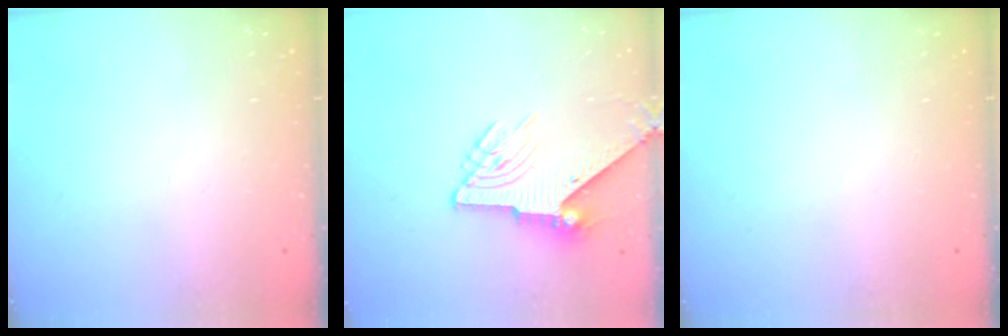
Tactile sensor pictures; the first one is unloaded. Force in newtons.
{"total": 7.4, "press": 7.3, "slide": 0.9}
{"total": 0.0}